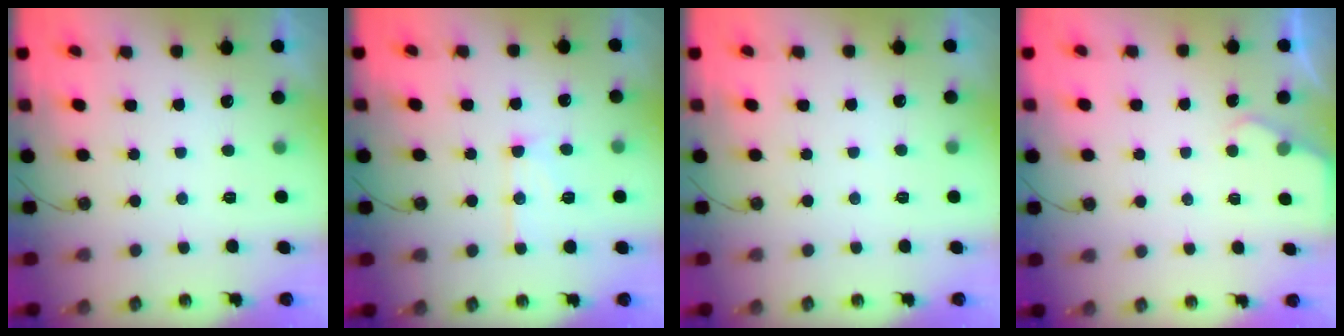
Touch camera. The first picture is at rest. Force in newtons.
{"total": 10.2, "press": 10.1, "slide": 0.8}
{"total": 2.0, "press": 1.9, "slide": 0.5}
{"total": 3.2, "press": 3.1, "slide": 0.3}